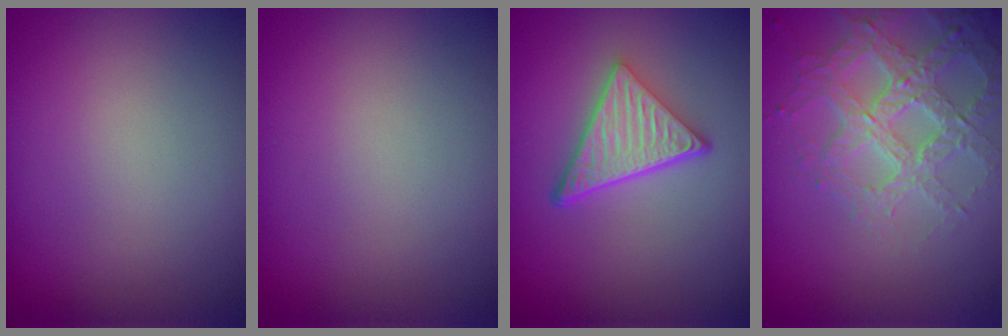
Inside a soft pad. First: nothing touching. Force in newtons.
{"total": 0.0}
{"total": 5.2, "press": 3.7, "slide": 3.6}
{"total": 4.0, "press": 3.8, "slide": 1.0}